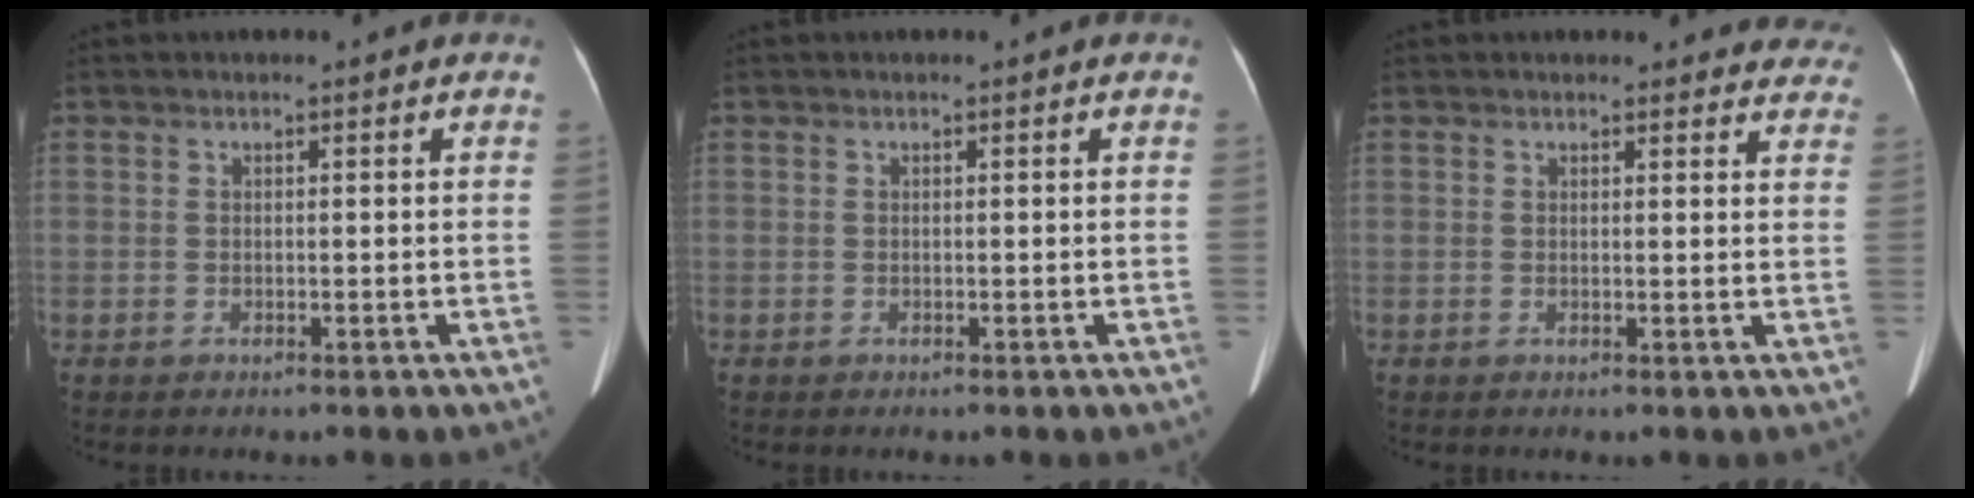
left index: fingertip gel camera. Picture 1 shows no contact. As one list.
[{"total": 0.0}, {"total": 10.5, "force": [9.9, 3.1, 1.3], "torque": [0.033, -0.013, 0.074]}]